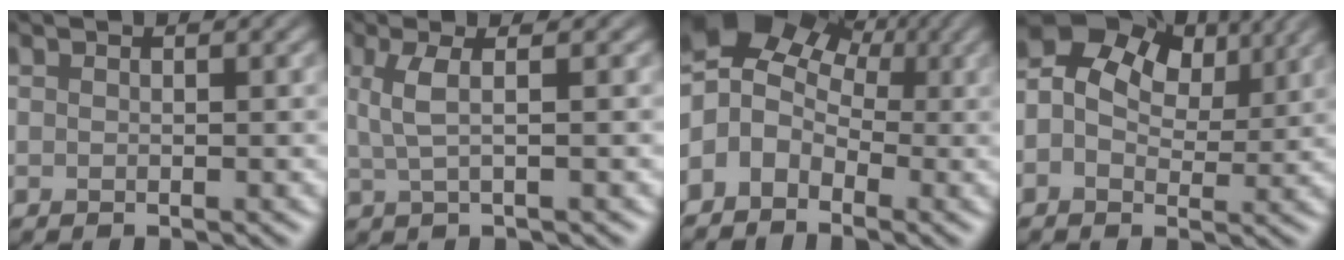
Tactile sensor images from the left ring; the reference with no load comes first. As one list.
[{"total": 2.8, "force": [0.5, 0.7, 2.7], "torque": [-0.049, 0.003, 0.009]}, {"total": 6.2, "force": [-0.3, 4.8, 3.9], "torque": [-0.069, 0.009, -0.028]}, {"total": 8.5, "force": [2.9, 5.8, 5.6], "torque": [-0.094, 0.032, 0.027]}]